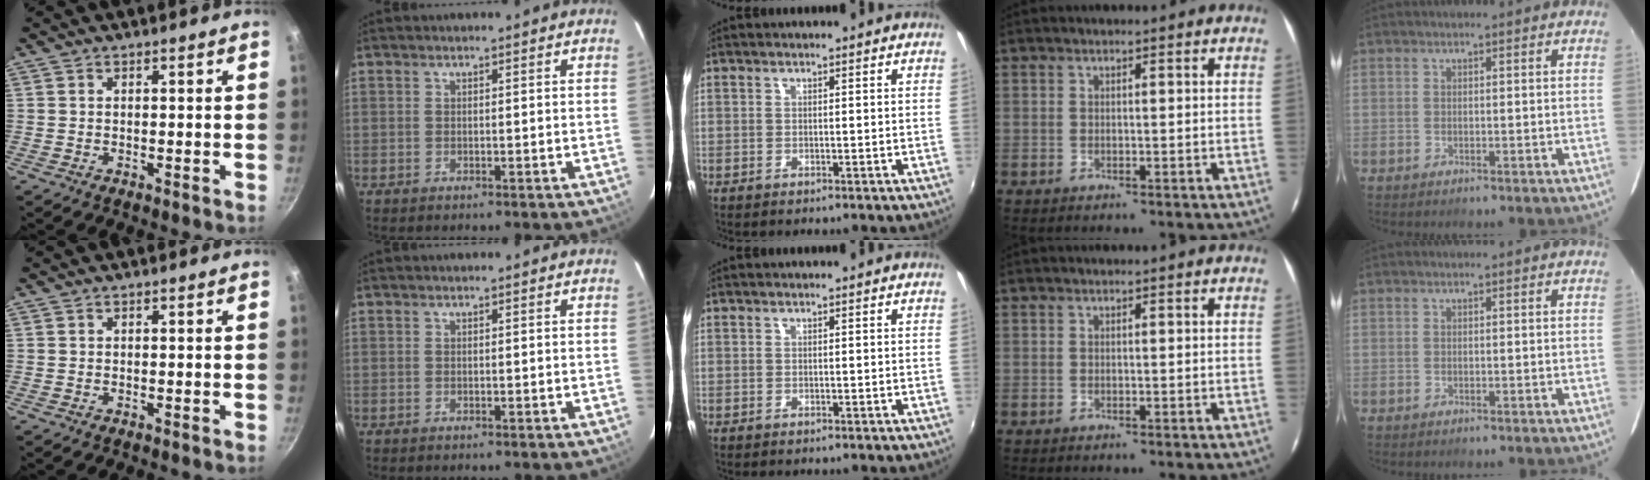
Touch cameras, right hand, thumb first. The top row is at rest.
{}